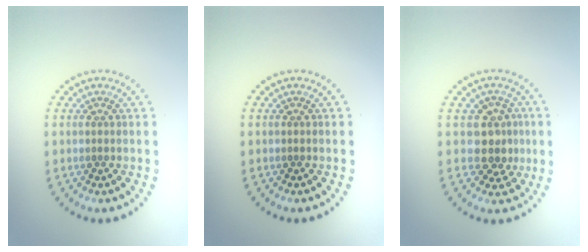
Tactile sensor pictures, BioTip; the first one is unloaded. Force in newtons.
{"total": 0.0}
{"total": 3.2, "press": 2.9, "slide": 1.3}